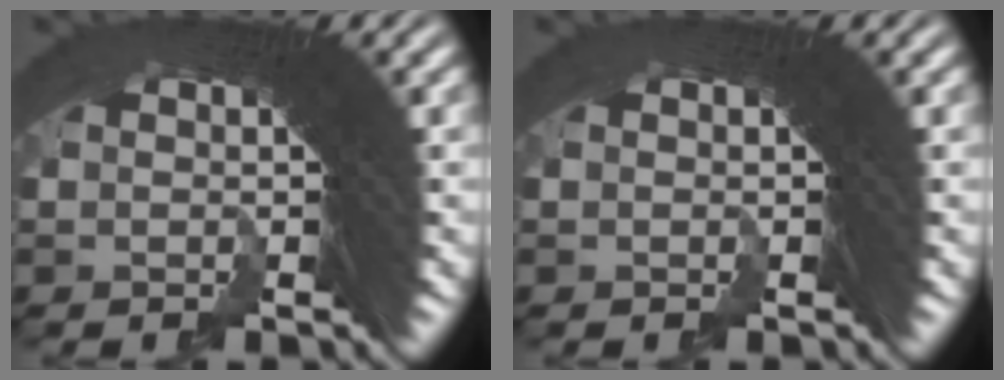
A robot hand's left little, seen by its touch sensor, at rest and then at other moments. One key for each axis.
{"total": 0.0}